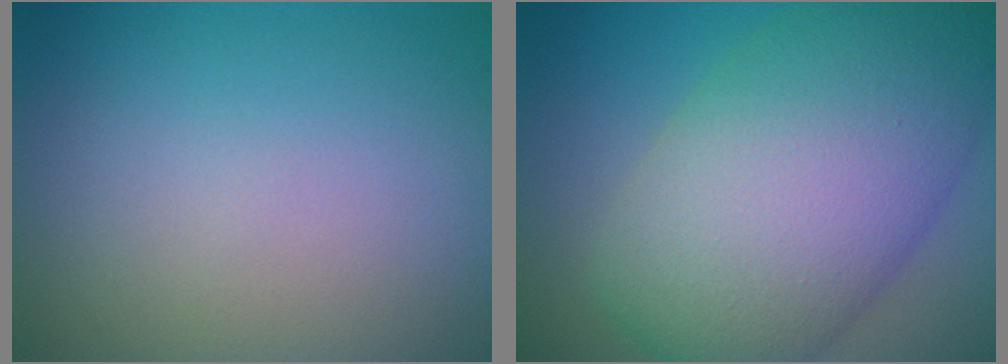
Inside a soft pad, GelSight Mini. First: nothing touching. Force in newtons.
{"total": 12.1, "press": 12.1, "slide": 0.4}